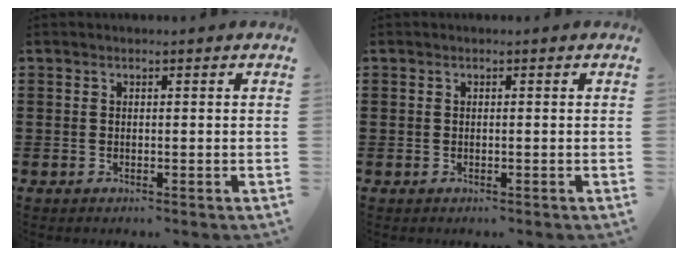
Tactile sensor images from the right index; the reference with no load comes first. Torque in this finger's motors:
{"motor_torque": [0.32, 0.28, 0.00, 0.01]}